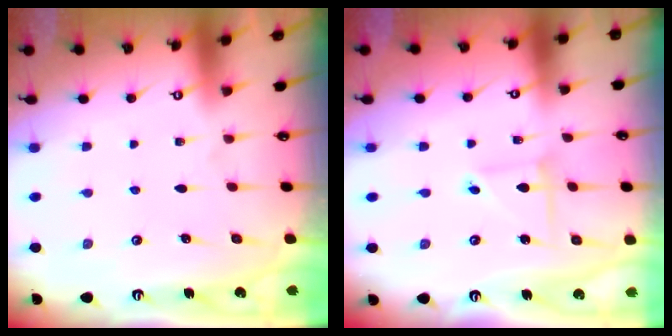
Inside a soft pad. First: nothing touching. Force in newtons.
{"total": 3.4, "press": 3.4, "slide": 0.3}